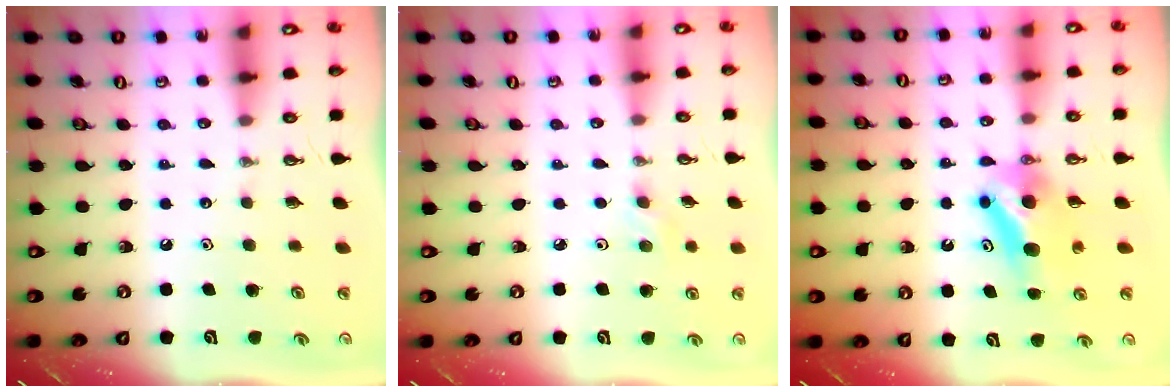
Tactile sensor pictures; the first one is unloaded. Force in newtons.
{"total": 2.2, "press": 2.1, "slide": 0.7}
{"total": 7.3, "press": 7.0, "slide": 2.2}